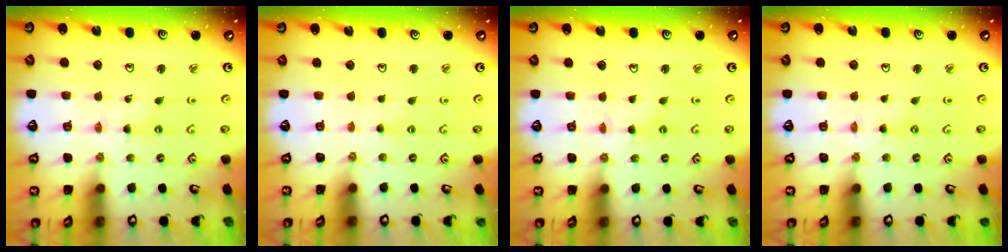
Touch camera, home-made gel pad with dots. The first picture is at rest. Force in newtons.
{"total": 1.9, "press": 1.9, "slide": 0.3}
{"total": 1.9, "press": 1.9, "slide": 0.3}
{"total": 0.0}